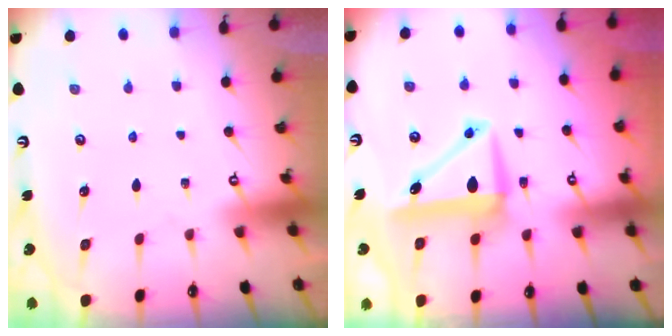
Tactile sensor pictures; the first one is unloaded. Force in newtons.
{"total": 8.5, "press": 8.2, "slide": 1.9}